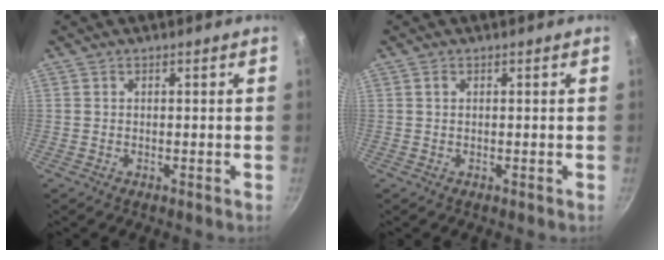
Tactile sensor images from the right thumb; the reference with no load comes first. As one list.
[{"total": 0.7, "force": [0.2, 0.3, 0.6], "torque": [-0.011, 0.002, 0.004]}]